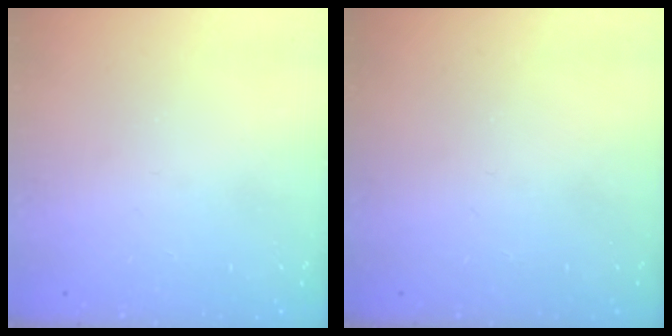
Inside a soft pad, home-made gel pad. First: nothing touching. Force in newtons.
{"total": 0.0}